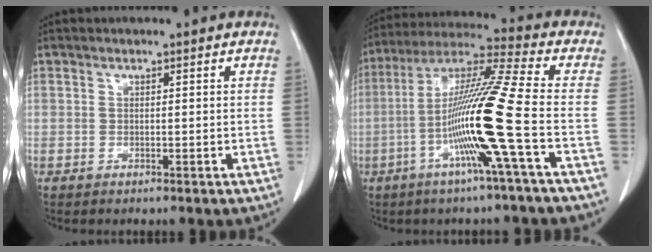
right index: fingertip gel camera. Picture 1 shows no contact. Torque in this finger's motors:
{"motor_torque": [2.14, 0.00, 1.05, 0.21]}